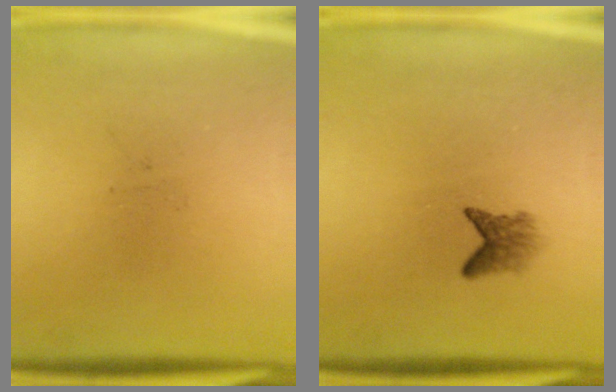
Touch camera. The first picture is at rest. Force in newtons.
{"total": 2.2}